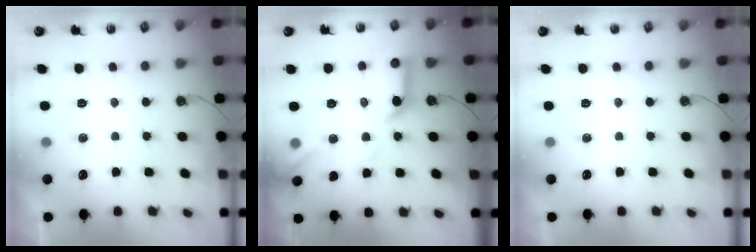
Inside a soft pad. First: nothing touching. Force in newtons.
{"total": 15.6, "press": 15.5, "slide": 1.5}
{"total": 0.0}